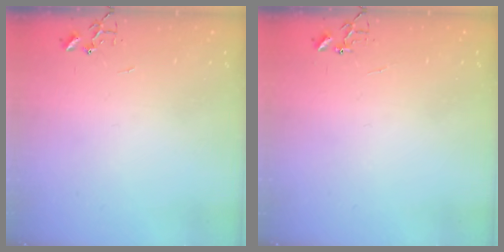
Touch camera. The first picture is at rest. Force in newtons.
{"total": 4.3, "press": 4.3, "slide": 0.4}